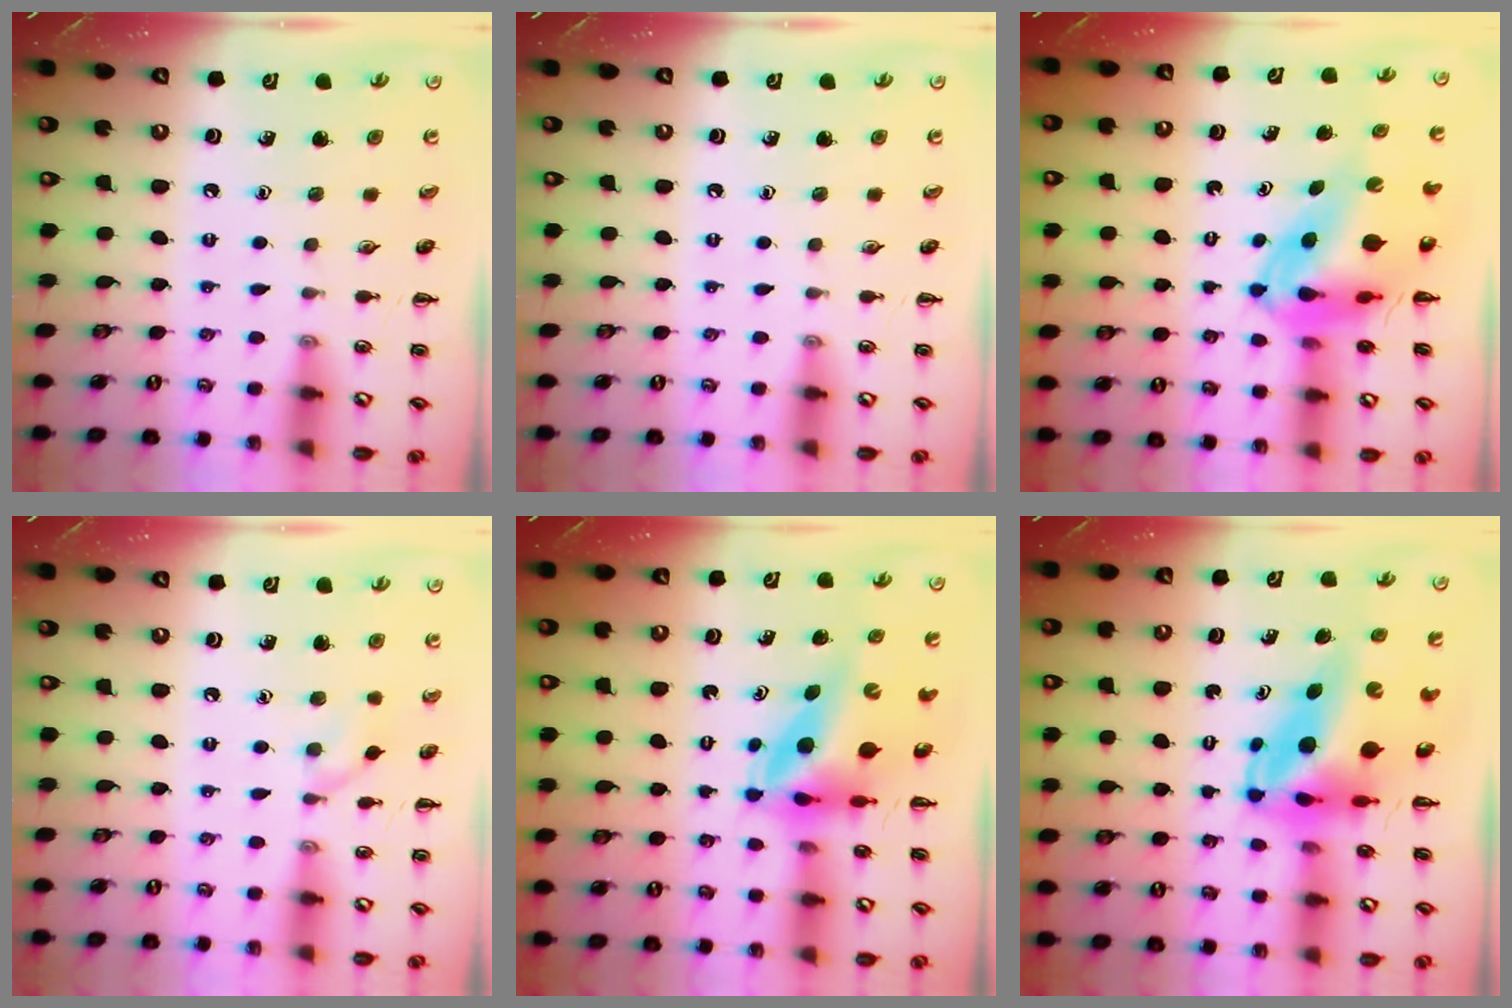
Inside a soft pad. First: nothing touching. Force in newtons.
{"total": 0.0}
{"total": 8.5, "press": 8.2, "slide": 2.4}
{"total": 6.6, "press": 6.2, "slide": 2.2}
{"total": 5.4, "press": 5.1, "slide": 1.9}
{"total": 8.4, "press": 7.9, "slide": 2.8}